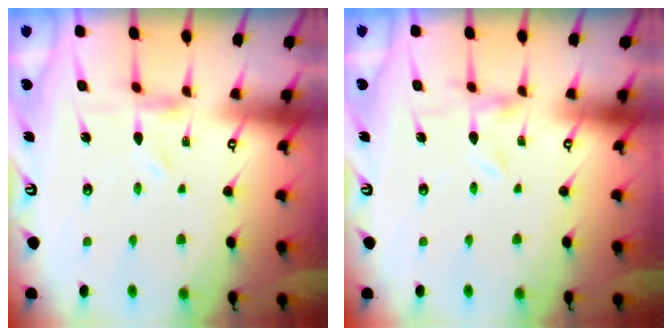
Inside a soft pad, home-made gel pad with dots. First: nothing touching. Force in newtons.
{"total": 0.0}